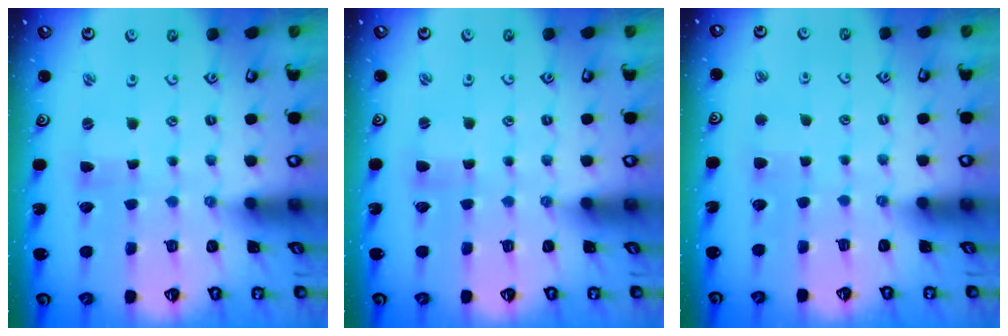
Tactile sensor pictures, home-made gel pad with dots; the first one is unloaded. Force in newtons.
{"total": 1.1, "press": 1.1, "slide": 0.2}
{"total": 2.5, "press": 2.4, "slide": 0.7}